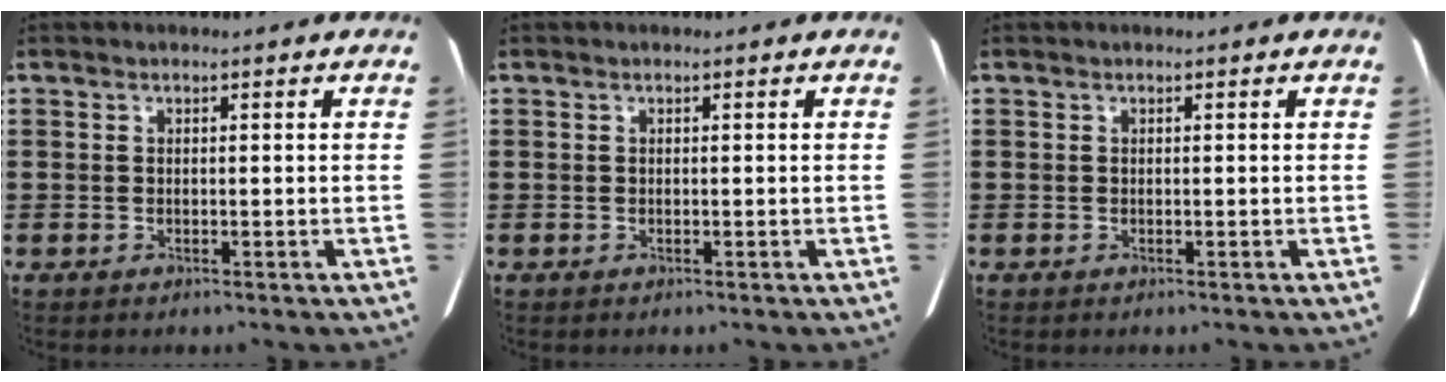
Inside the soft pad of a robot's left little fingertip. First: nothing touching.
{"total": 0.0}
{"total": 0.0}